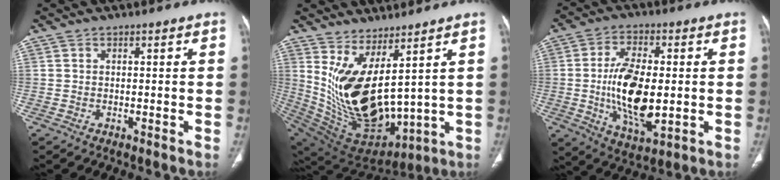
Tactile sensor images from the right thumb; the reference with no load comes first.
{"total": 17.6, "force": [5.9, 7.4, 14.8], "torque": [-0.269, -0.074, 0.146]}
{"total": 15.0, "force": [-0.9, 7.1, 13.1], "torque": [-0.232, -0.011, -0.010]}